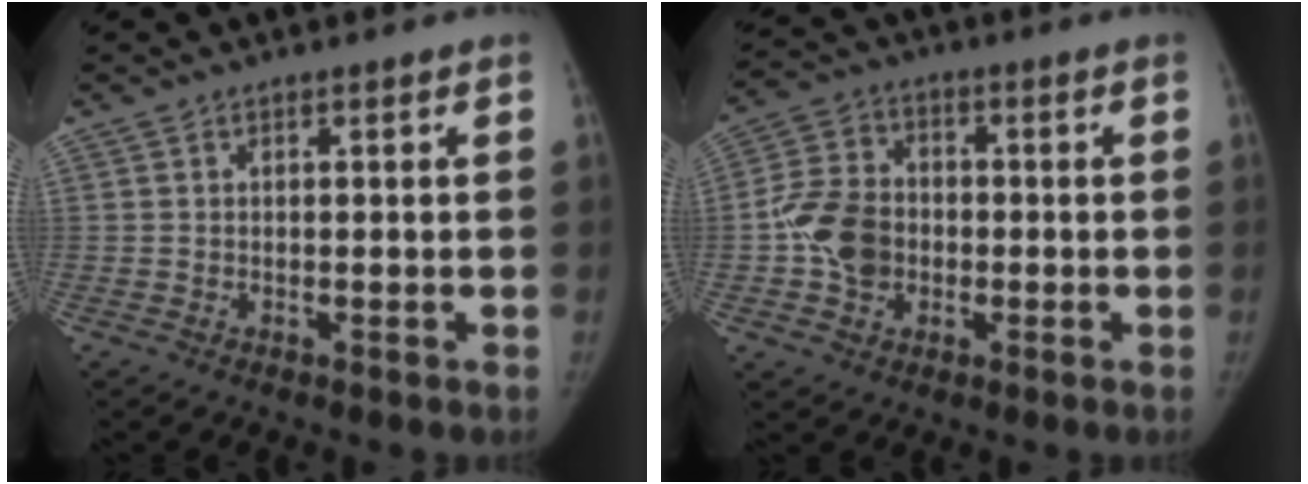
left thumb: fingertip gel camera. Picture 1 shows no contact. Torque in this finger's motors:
{"motor_torque": [0.95, 1.60, 0.00, 0.05, 0.21]}